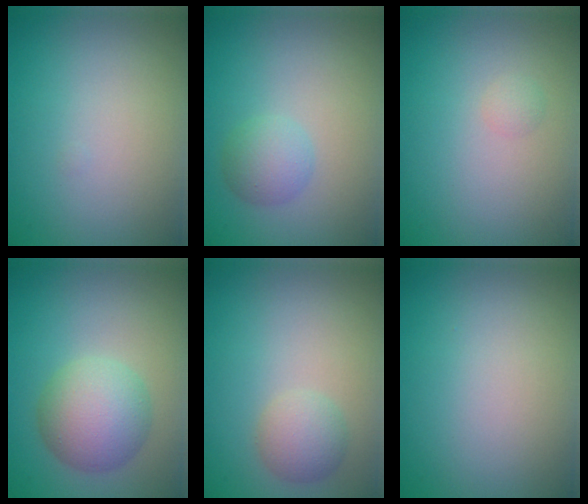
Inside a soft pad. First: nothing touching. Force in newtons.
{"total": 2.4, "press": 2.4, "slide": 0.1}
{"total": 0.7, "press": 0.7, "slide": 0.0}
{"total": 5.5, "press": 5.5, "slide": 0.1}
{"total": 2.4, "press": 2.4, "slide": 0.0}
{"total": 0.0}